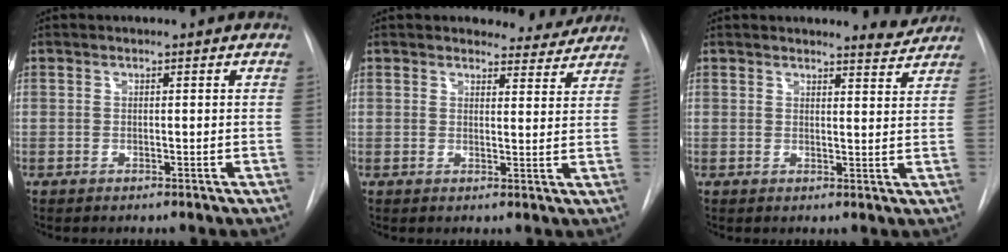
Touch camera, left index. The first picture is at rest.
{"total": 5.4, "force": [5.1, 1.6, -0.1], "torque": [0.013, -0.014, 0.050]}
{"total": 4.8, "force": [4.8, 0.6, 0.2], "torque": [0.000, -0.017, 0.045]}